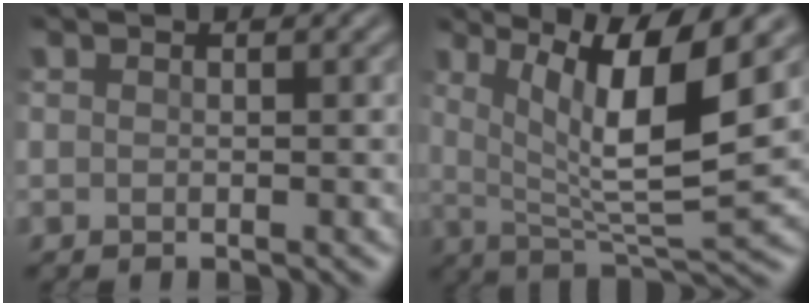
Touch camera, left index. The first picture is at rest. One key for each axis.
{"total": 9.6, "fx": 3.0, "fy": 2.3, "fz": 8.9, "tx": -0.145, "ty": -0.008, "tz": 0.057}